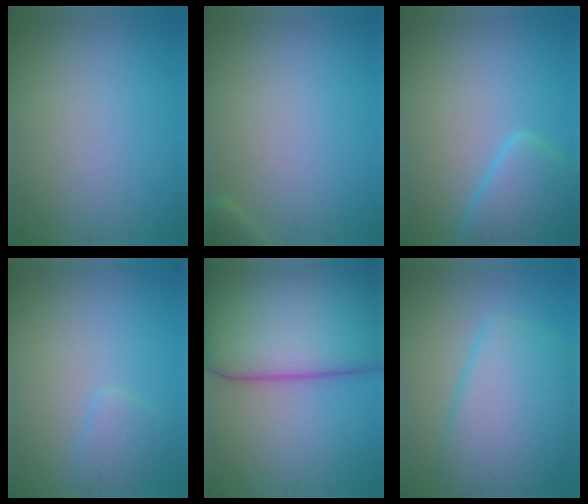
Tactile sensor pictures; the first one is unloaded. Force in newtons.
{"total": 1.1, "press": 1.1, "slide": 0.1}
{"total": 4.6, "press": 4.6, "slide": 0.4}
{"total": 1.8, "press": 1.8, "slide": 0.2}
{"total": 16.8, "press": 16.8, "slide": 0.9}
{"total": 8.1, "press": 8.1, "slide": 0.3}